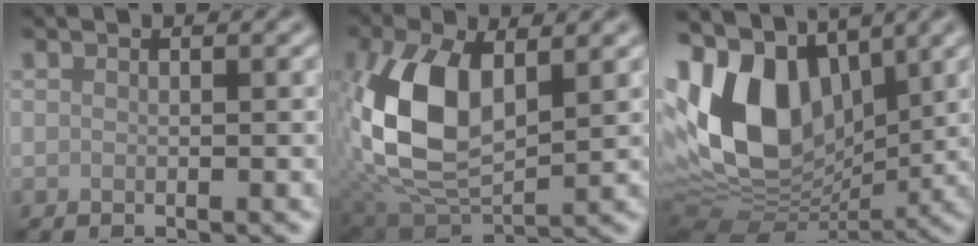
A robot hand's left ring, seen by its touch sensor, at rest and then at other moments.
{"total": 10.8, "force": [0.3, 6.0, 9.0], "torque": [-0.209, -0.007, 0.001]}
{"total": 12.7, "force": [1.8, 8.7, 9.1], "torque": [-0.186, -0.002, 0.021]}